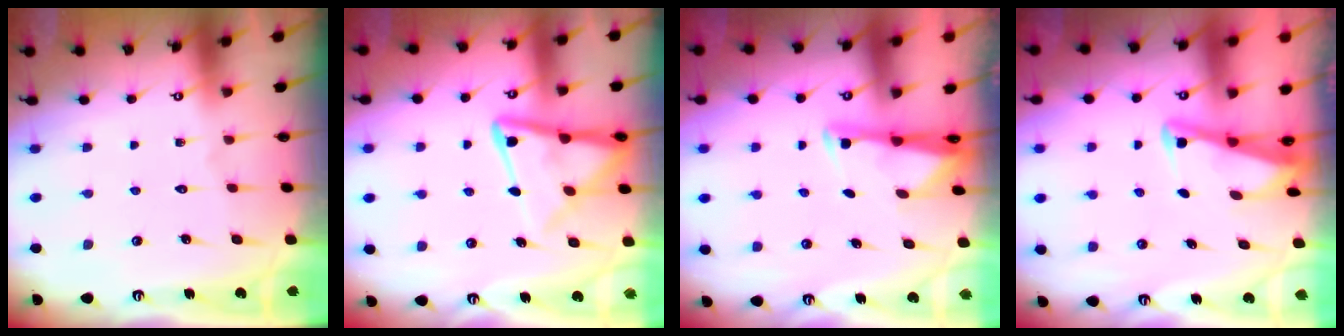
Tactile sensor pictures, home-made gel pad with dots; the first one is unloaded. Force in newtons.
{"total": 11.7, "press": 11.7, "slide": 1.1}
{"total": 2.9, "press": 2.9, "slide": 0.5}
{"total": 2.7, "press": 2.6, "slide": 0.4}